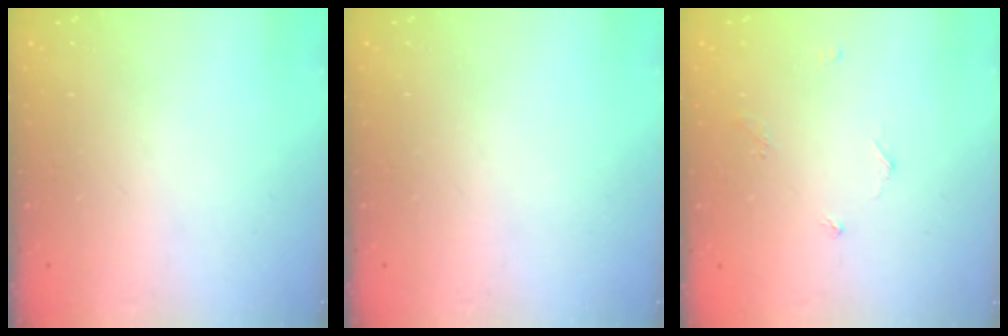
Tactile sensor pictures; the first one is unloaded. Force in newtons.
{"total": 0.0}
{"total": 3.6, "press": 3.5, "slide": 0.5}